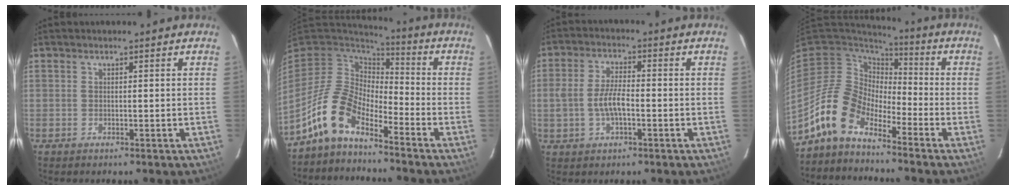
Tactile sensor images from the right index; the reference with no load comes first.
{"total": 11.6, "force": [-8.1, 4.9, 6.7], "torque": [-0.135, 0.010, -0.168]}
{"total": 6.1, "force": [-1.4, 2.6, 5.3], "torque": [-0.108, 0.006, -0.023]}
{"total": 10.8, "force": [-8.1, 5.3, 4.7], "torque": [-0.091, 0.017, -0.171]}